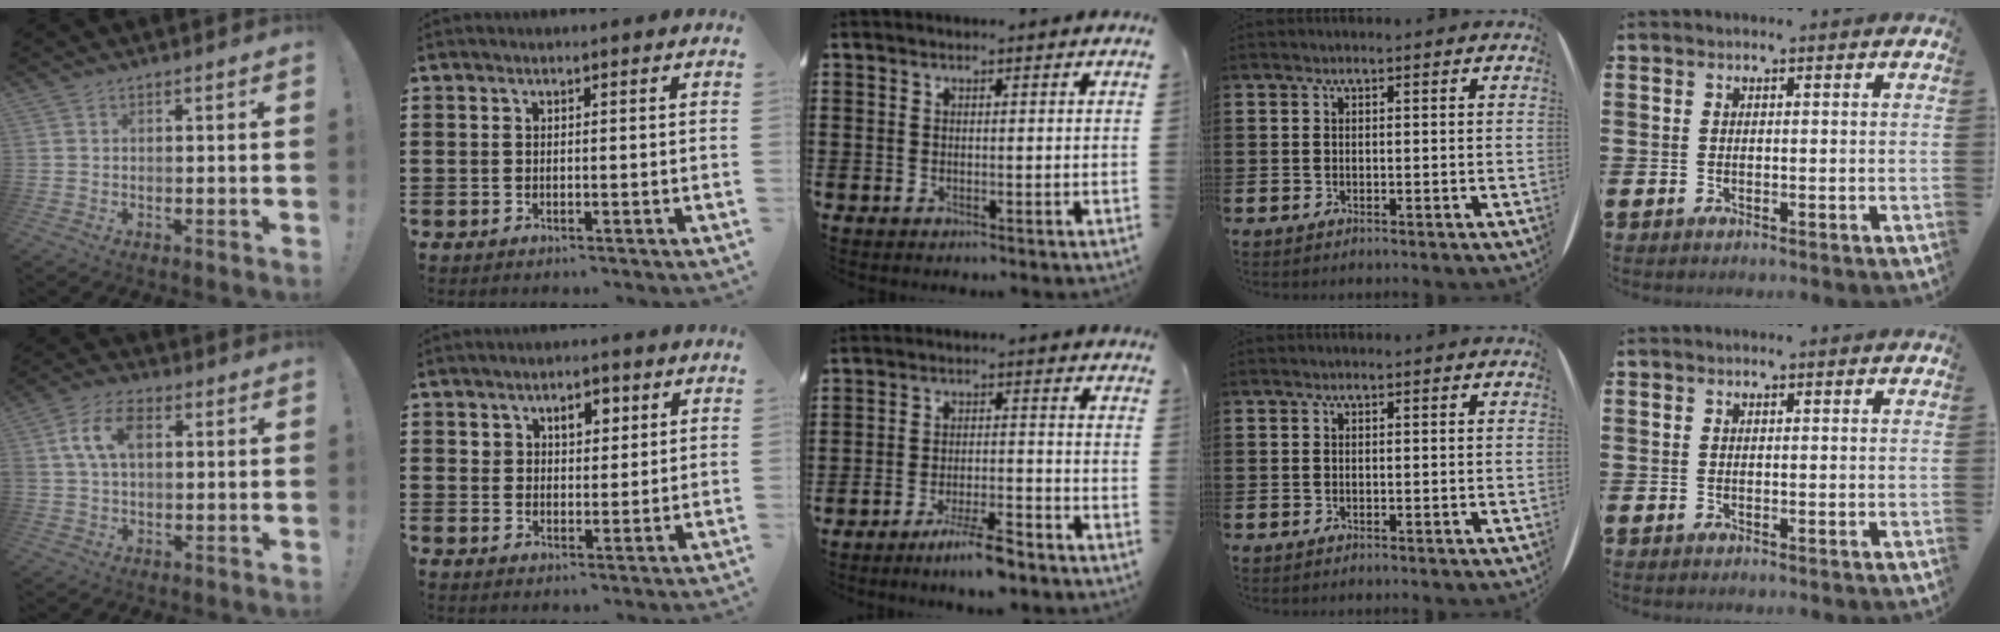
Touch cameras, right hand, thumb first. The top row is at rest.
{"thumb": {"total": 9.0, "force": [2.0, 5.7, 6.7], "torque": [-0.132, 0.012, 0.036]}, "index": {"total": 3.6, "force": [1.9, 2.4, 2.0], "torque": [-0.033, 0.005, 0.027]}, "middle": {"total": 5.5, "force": [-4.5, 0.5, 3.3], "torque": [-0.065, -0.007, -0.080]}}